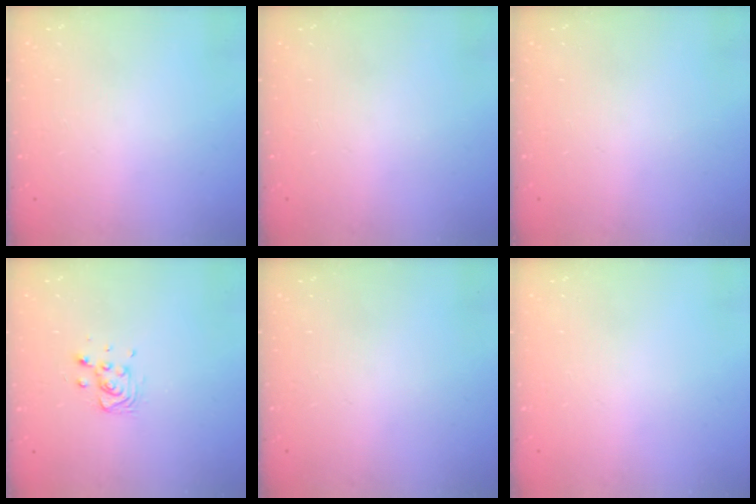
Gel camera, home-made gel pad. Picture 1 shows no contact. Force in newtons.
{"total": 0.0}
{"total": 0.0}
{"total": 8.3, "press": 8.0, "slide": 2.1}
{"total": 0.0}
{"total": 0.0}